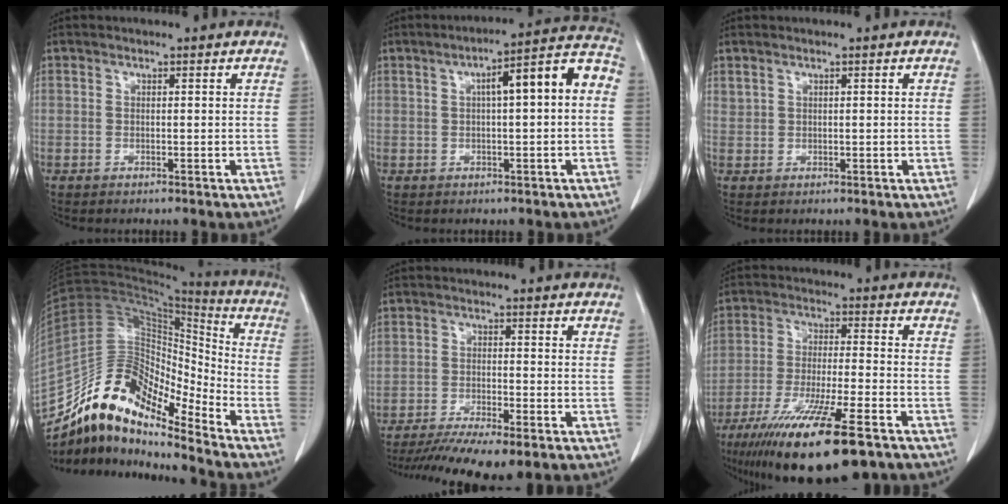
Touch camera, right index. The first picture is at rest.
{"total": 10.1, "force": [1.2, 1.6, 9.9], "torque": [-0.136, 0.040, 0.011]}
{"total": 0.9, "force": [0.7, 0.5, 0.3], "torque": [-0.006, 0.005, 0.017]}
{"total": 13.8, "force": [-11.8, 3.6, 6.3], "torque": [-0.106, 0.068, -0.212]}
{"total": 11.4, "force": [-8.8, 1.3, 7.1], "torque": [-0.113, -0.018, -0.140]}
{"total": 18.3, "force": [-12.1, 2.1, 13.6], "torque": [-0.229, -0.048, -0.205]}